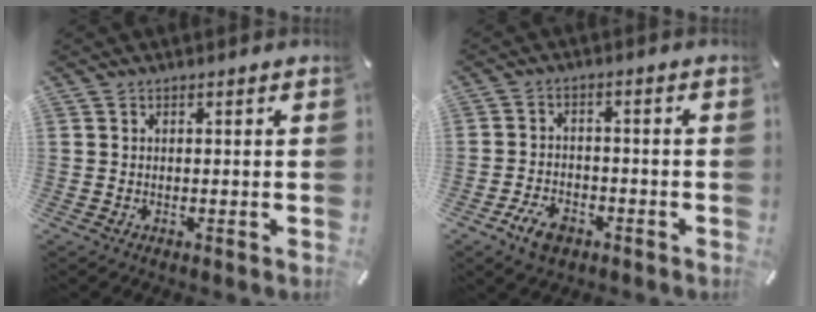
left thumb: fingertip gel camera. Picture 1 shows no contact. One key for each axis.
{"total": 5.8, "fx": -3.5, "fy": 3.7, "fz": 2.9, "tx": -0.060, "ty": 0.018, "tz": -0.066}